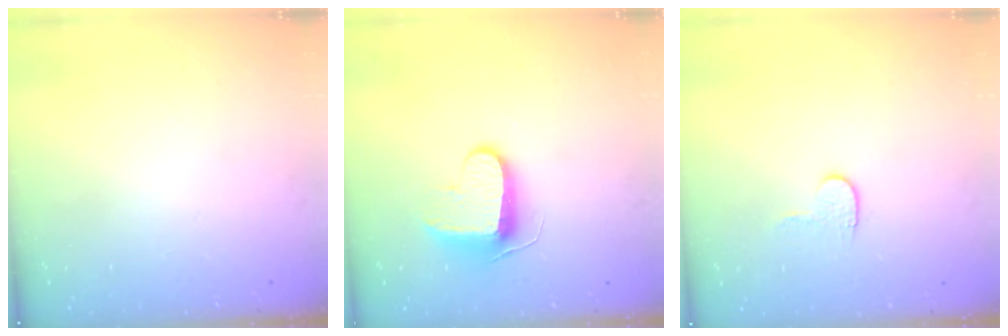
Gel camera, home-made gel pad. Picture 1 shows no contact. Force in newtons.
{"total": 8.9, "press": 8.9, "slide": 0.2}
{"total": 3.8, "press": 3.8, "slide": 0.3}